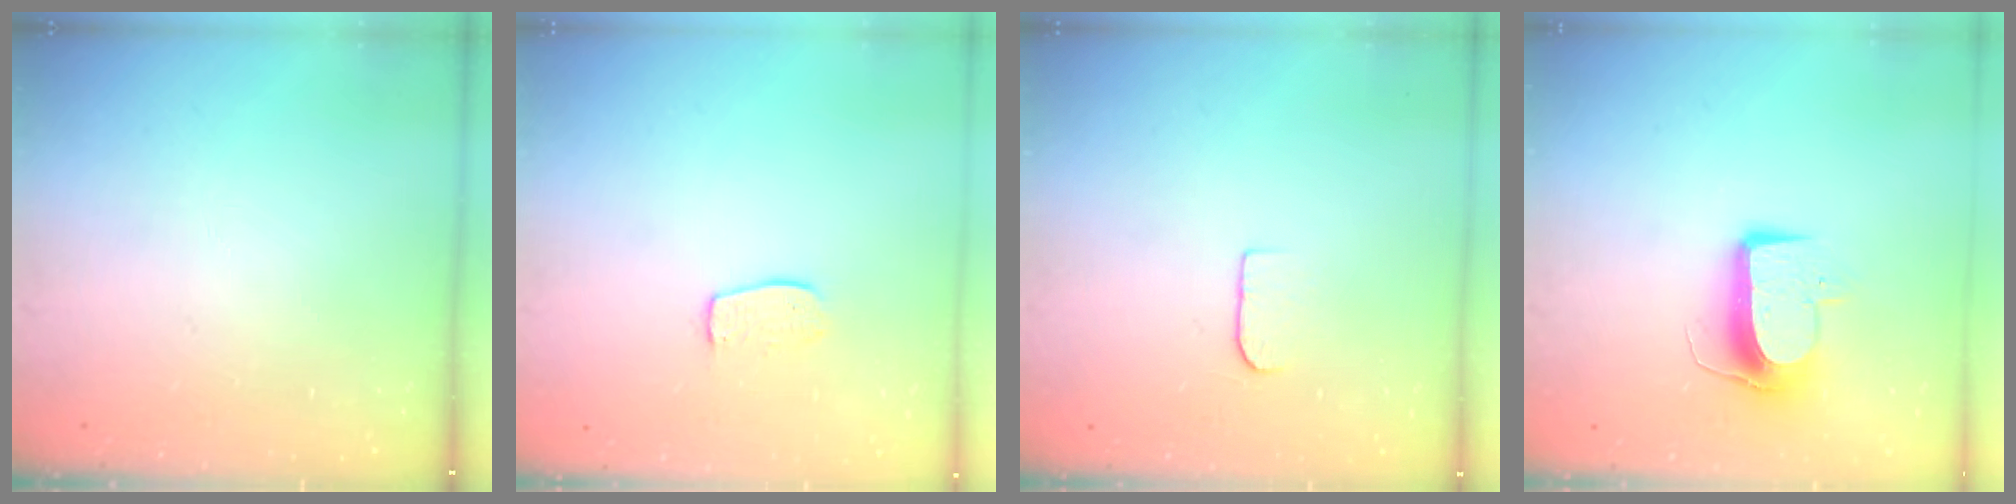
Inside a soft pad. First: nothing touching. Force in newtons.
{"total": 6.6, "press": 6.6, "slide": 0.2}
{"total": 5.0, "press": 5.0, "slide": 0.5}
{"total": 10.0, "press": 10.0, "slide": 0.5}